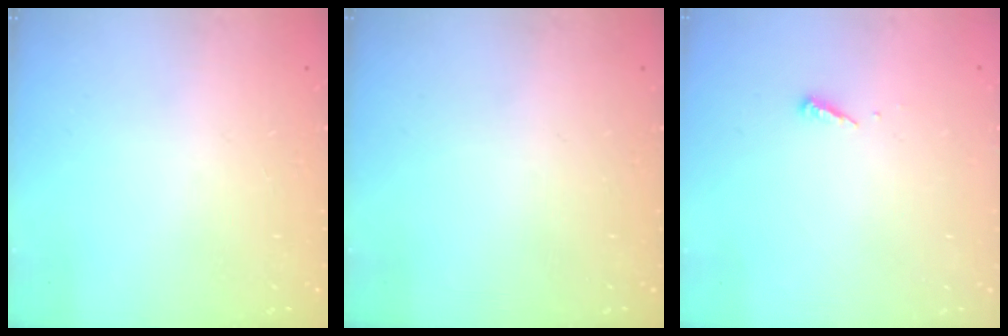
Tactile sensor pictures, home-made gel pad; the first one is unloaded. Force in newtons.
{"total": 0.0}
{"total": 3.5, "press": 3.5, "slide": 0.2}